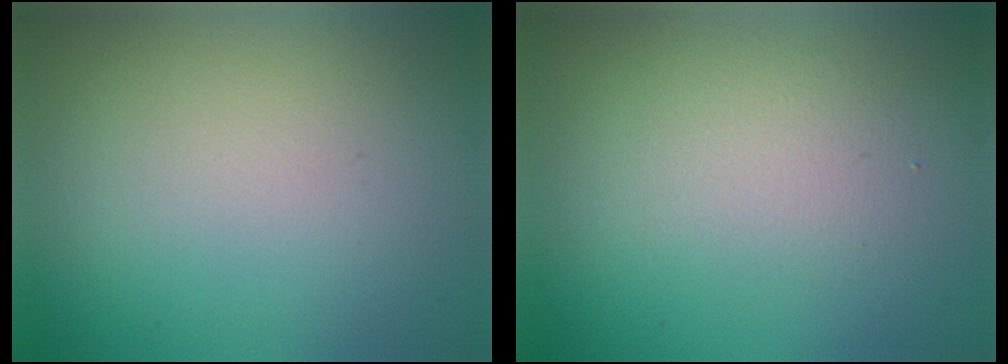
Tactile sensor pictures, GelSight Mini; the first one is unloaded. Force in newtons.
{"total": 2.4, "press": 2.4, "slide": 0.2}